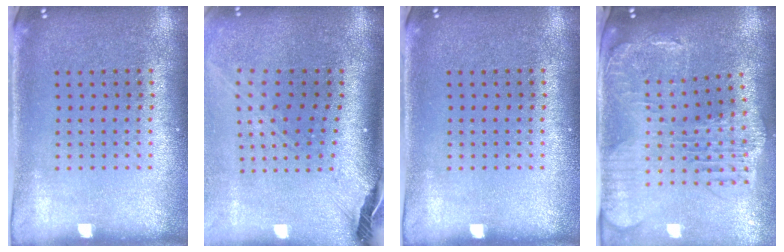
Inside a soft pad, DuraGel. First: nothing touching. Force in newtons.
{"total": 2.8, "press": 2.0, "slide": 1.9}
{"total": 0.0}
{"total": 2.1, "press": 1.9, "slide": 0.9}